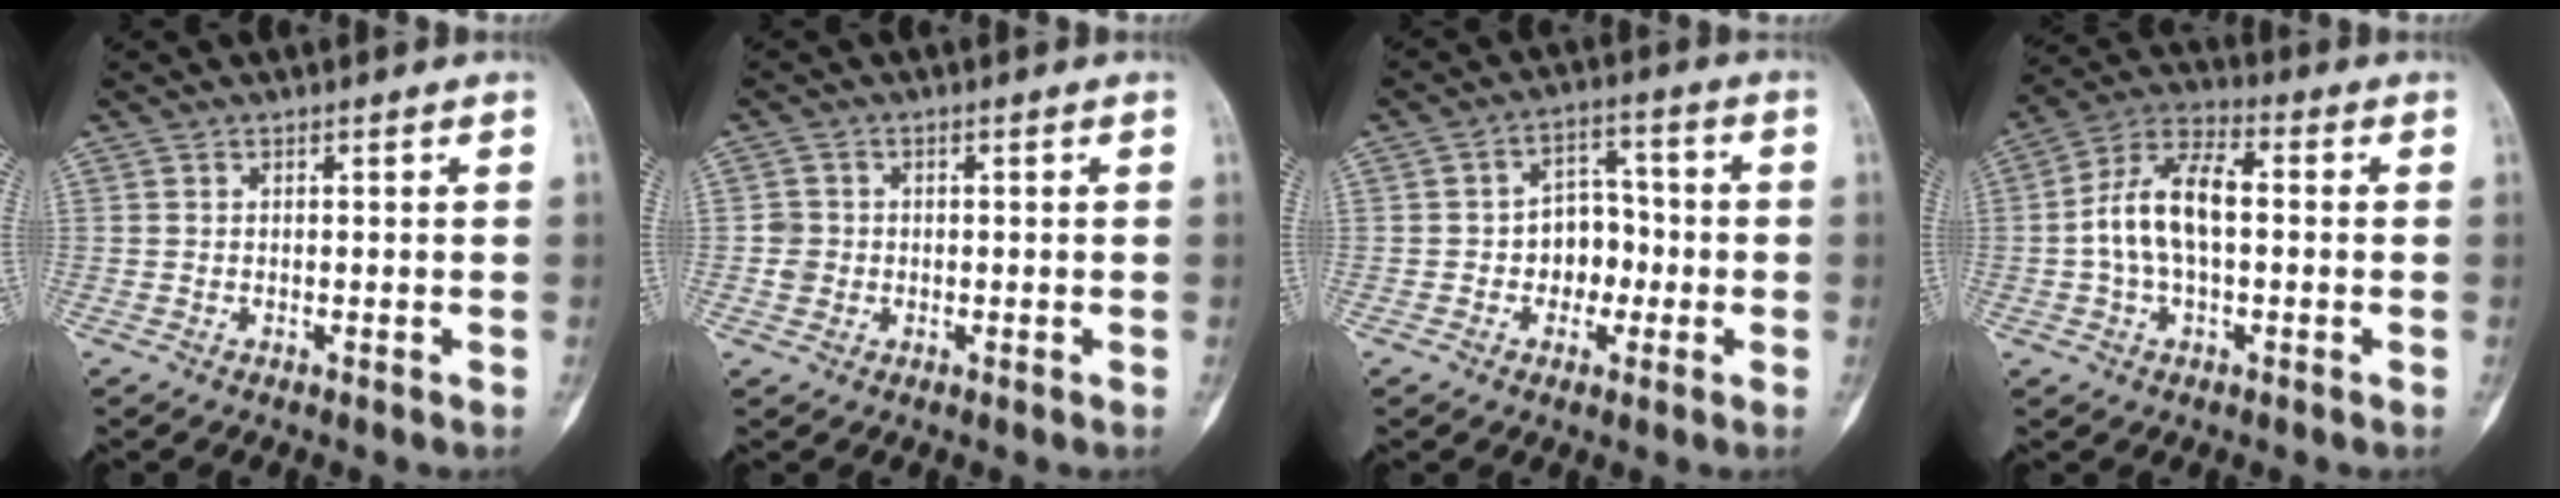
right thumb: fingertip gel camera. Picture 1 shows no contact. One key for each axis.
{"total": 2.5, "fx": -0.3, "fy": 2.4, "fz": 0.6, "tx": 0.004, "ty": 0.007, "tz": -0.005}
{"total": 7.6, "fx": -1.5, "fy": 6.0, "fz": 4.4, "tx": -0.019, "ty": 0.034, "tz": -0.032}
{"total": 12.1, "fx": -0.1, "fy": 6.5, "fz": 10.2, "tx": -0.192, "ty": 0.034, "tz": -0.009}